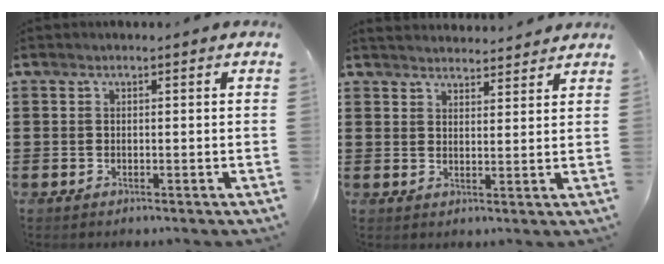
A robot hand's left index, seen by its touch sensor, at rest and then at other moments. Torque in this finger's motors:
{"motor_torque": [1.32, -0.81, 0.12, 0.01]}